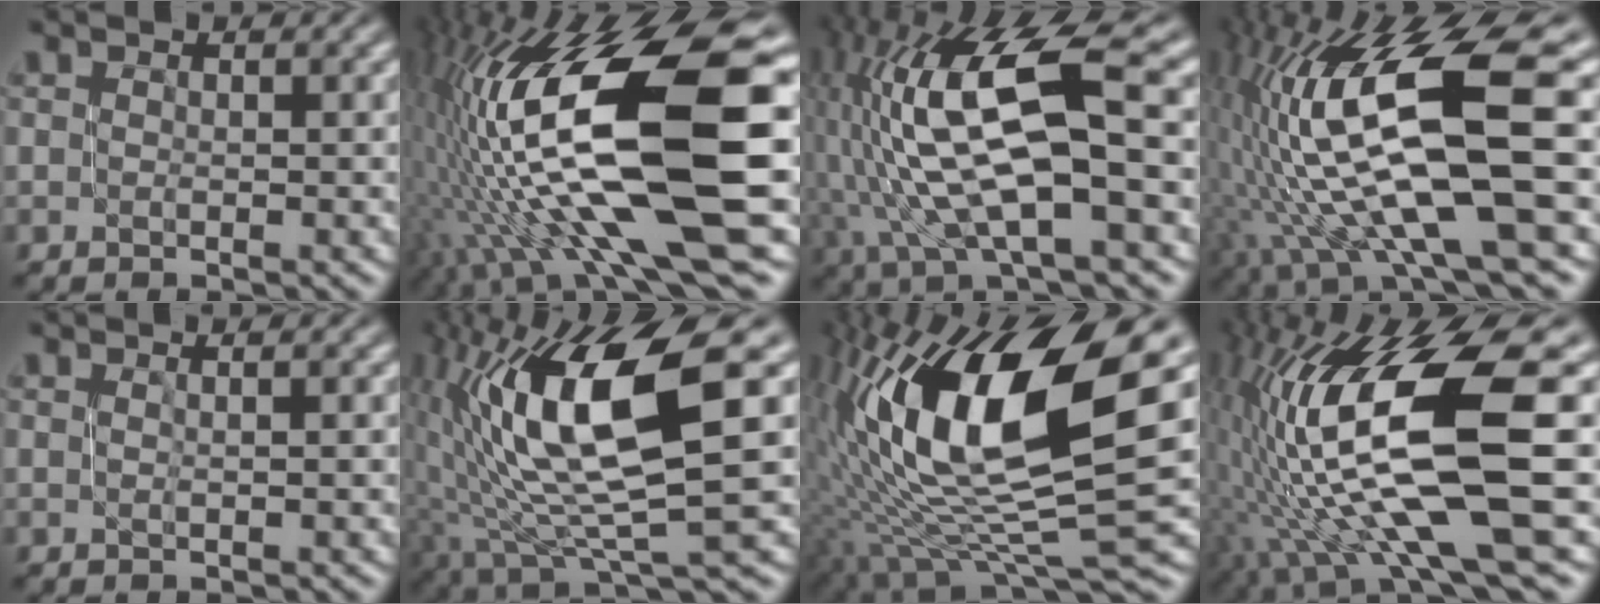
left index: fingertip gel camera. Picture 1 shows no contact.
{"total": 18.2, "force": [0.0, 6.3, 17.0], "torque": [-0.310, 0.013, 0.003]}
{"total": 14.4, "force": [0.7, 5.0, 13.5], "torque": [-0.275, 0.020, 0.013]}
{"total": 15.9, "force": [1.2, 4.8, 15.1], "torque": [-0.300, 0.010, 0.041]}
{"total": 0.6, "force": [0.1, 0.2, 0.6], "torque": [-0.006, 0.006, -0.002]}
{"total": 13.0, "force": [2.8, 3.6, 12.2], "torque": [-0.226, 0.005, 0.056]}
{"total": 15.8, "force": [2.7, 6.0, 14.4], "torque": [-0.278, 0.015, 0.041]}
{"total": 15.1, "force": [0.5, 4.1, 14.5], "torque": [-0.277, 0.006, 0.025]}